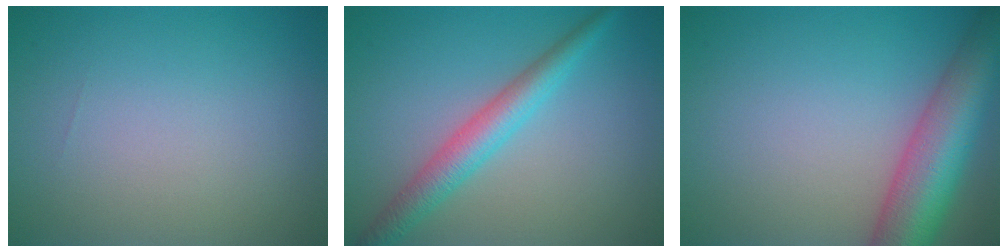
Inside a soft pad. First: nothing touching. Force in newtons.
{"total": 3.9, "press": 3.9, "slide": 0.2}
{"total": 8.9, "press": 8.9, "slide": 0.4}